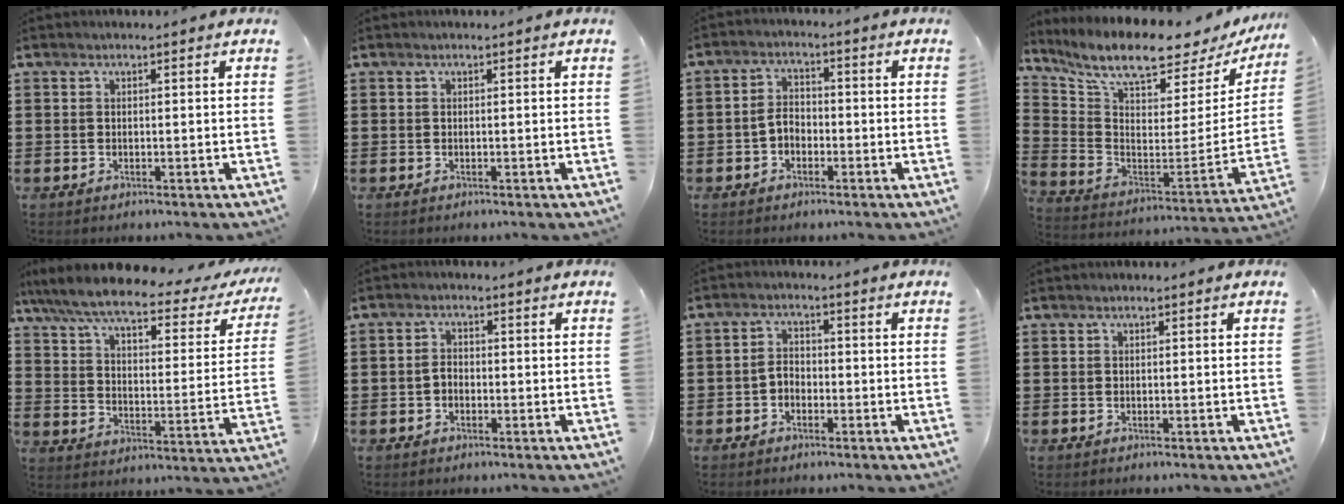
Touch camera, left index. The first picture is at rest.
{"total": 0.0}
{"total": 3.3, "force": [-1.3, 2.2, 2.0], "torque": [-0.048, 0.005, -0.029]}
{"total": 8.7, "force": [7.5, 1.1, 4.3], "torque": [-0.112, -0.065, 0.124]}
{"total": 7.5, "force": [5.9, 0.8, 4.6], "torque": [-0.113, -0.034, 0.099]}
{"total": 2.0, "force": [-0.6, 1.5, 1.2], "torque": [-0.028, 0.004, -0.013]}
{"total": 2.3, "force": [-1.2, 1.7, 1.1], "torque": [-0.025, 0.007, -0.027]}
{"total": 0.0}